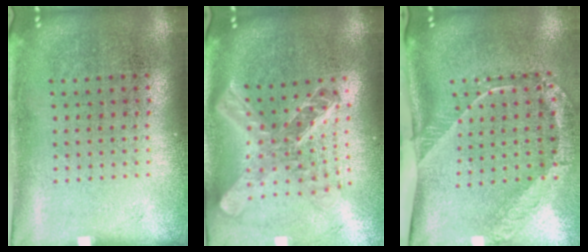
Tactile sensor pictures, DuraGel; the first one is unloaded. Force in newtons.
{"total": 2.5, "press": 1.9, "slide": 1.6}
{"total": 2.6, "press": 1.7, "slide": 1.9}